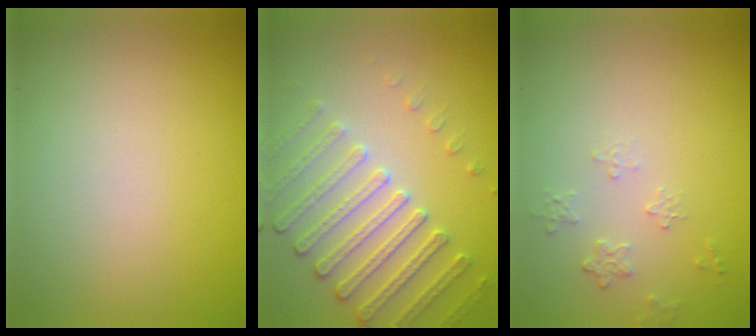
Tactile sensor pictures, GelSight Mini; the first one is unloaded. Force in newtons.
{"total": 4.0, "press": 3.7, "slide": 1.4}
{"total": 1.2, "press": 0.8, "slide": 0.9}